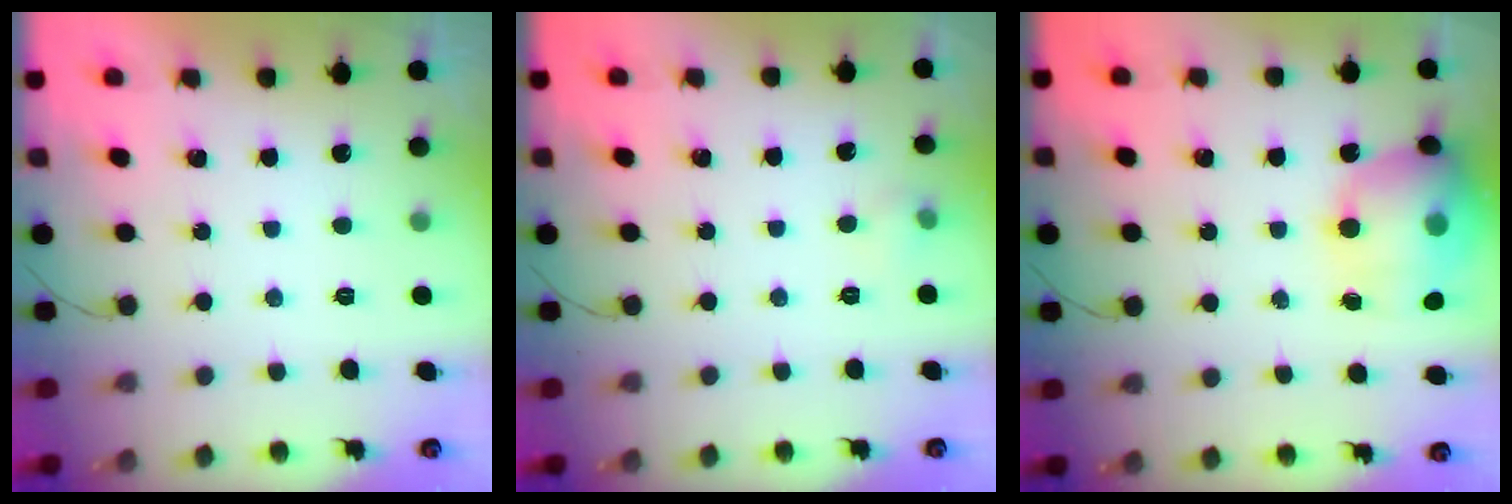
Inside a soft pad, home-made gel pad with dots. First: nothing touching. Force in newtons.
{"total": 3.8, "press": 3.5, "slide": 1.5}
{"total": 19.2, "press": 18.9, "slide": 3.4}